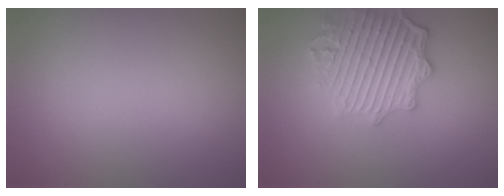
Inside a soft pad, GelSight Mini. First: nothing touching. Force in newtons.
{"total": 4.9, "press": 4.5, "slide": 1.8}